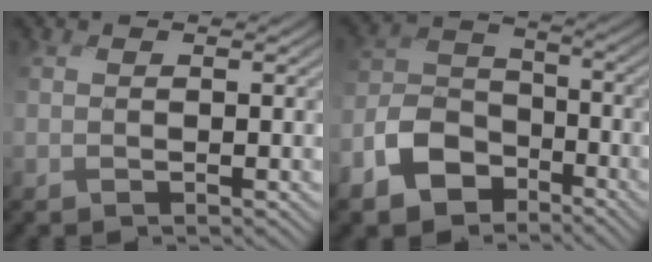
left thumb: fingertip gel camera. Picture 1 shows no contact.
{"total": 9.2, "force": [-6.0, 5.9, 3.6], "torque": [-0.088, -0.013, -0.132]}